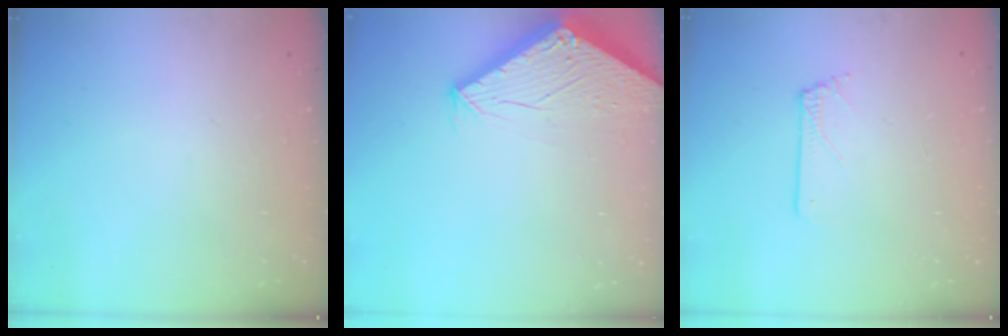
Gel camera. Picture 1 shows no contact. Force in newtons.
{"total": 2.7, "press": 2.7, "slide": 0.1}
{"total": 0.6, "press": 0.6, "slide": 0.1}